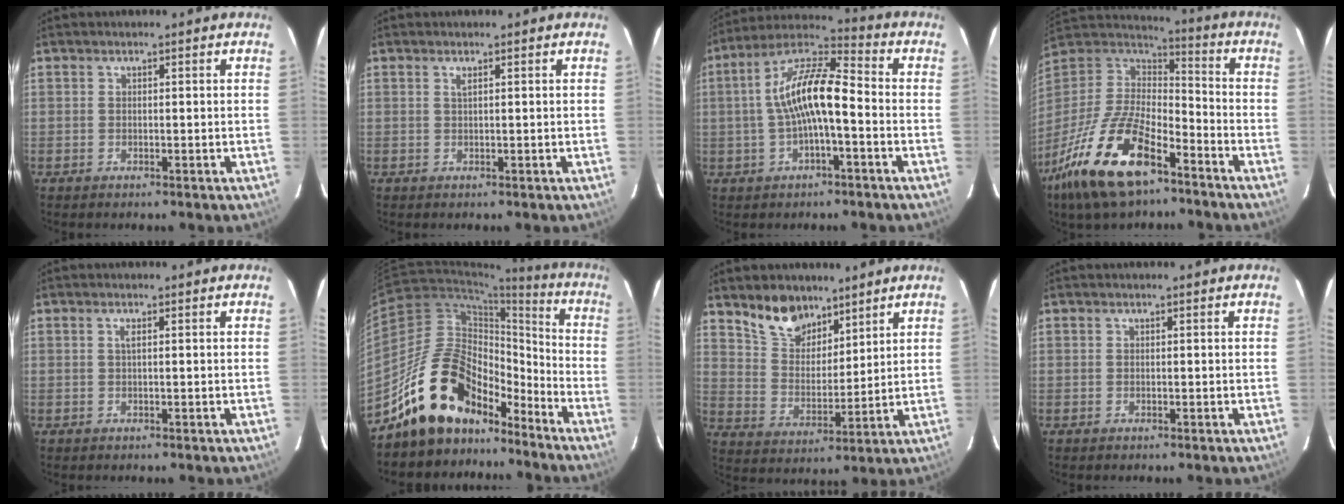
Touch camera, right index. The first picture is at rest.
{"total": 0.6, "force": [0.5, -0.1, 0.4], "torque": [-0.007, 0.003, 0.008]}
{"total": 12.2, "force": [-1.6, 3.5, 11.6], "torque": [-0.220, 0.023, -0.032]}
{"total": 22.9, "force": [-13.8, 9.2, 15.8], "torque": [-0.332, -0.031, -0.255]}
{"total": 0.7, "force": [0.3, -0.1, 0.6], "torque": [-0.010, 0.003, 0.004]}
{"total": 19.1, "force": [-14.2, 9.8, 8.0], "torque": [-0.145, 0.036, -0.231]}
{"total": 10.0, "force": [7.6, 5.2, 3.8], "torque": [-0.072, 0.011, 0.148]}
{"total": 0.0}